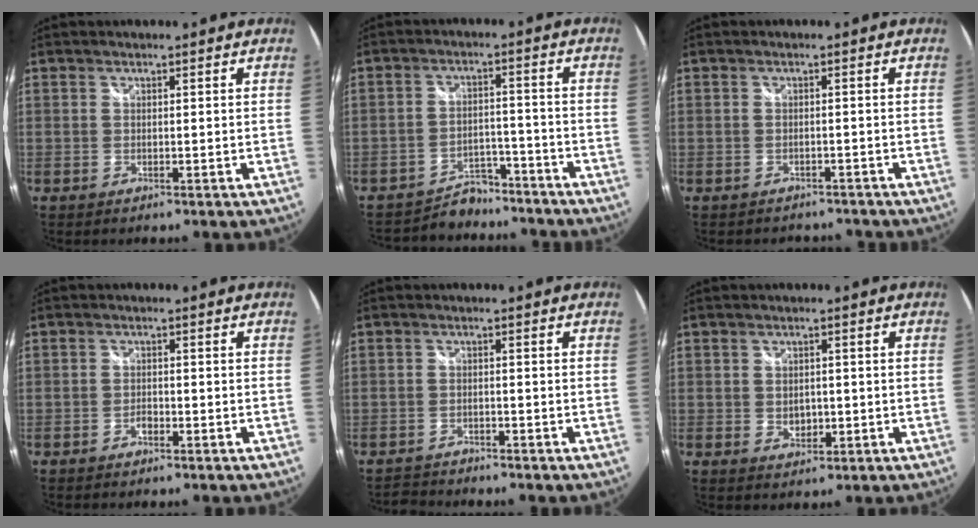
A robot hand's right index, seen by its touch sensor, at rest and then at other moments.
{"total": 9.0, "force": [-8.2, 3.7, 0.9], "torque": [-0.036, 0.021, -0.117]}
{"total": 4.5, "force": [-4.0, 1.7, 1.0], "torque": [-0.028, -0.012, -0.055]}
{"total": 1.4, "force": [-1.0, 0.7, 0.6], "torque": [-0.013, 0.001, -0.018]}
{"total": 3.2, "force": [-3.2, 0.3, -0.1], "torque": [-0.010, -0.006, -0.064]}
{"total": 3.4, "force": [-0.5, 2.7, 2.0], "torque": [-0.032, -0.004, -0.006]}